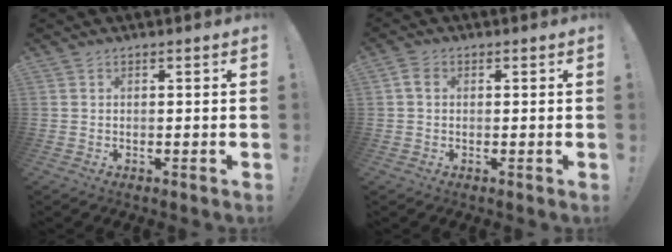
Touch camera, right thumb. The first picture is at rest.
{"total": 3.1, "force": [0.7, 2.3, 2.0], "torque": [-0.032, 0.004, 0.014]}